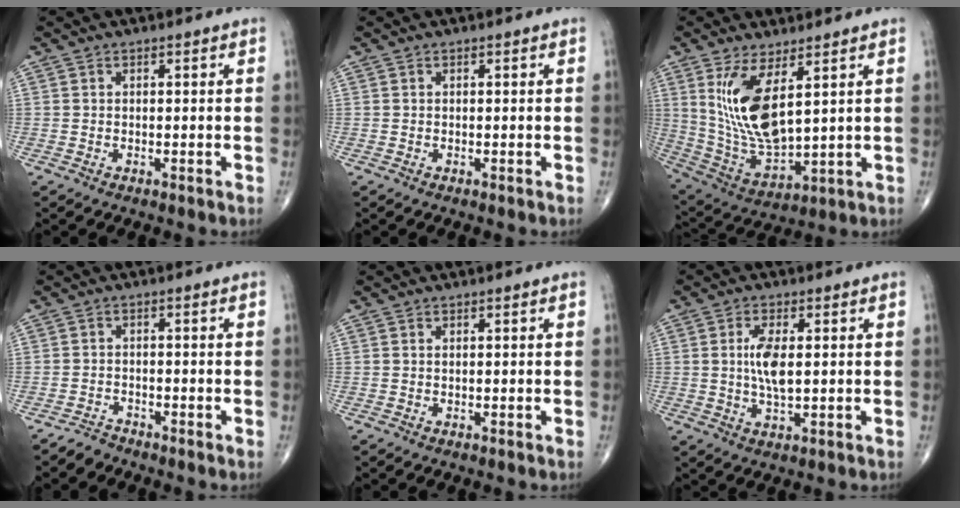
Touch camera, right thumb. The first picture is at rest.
{"total": 0.0}
{"total": 14.3, "force": [4.8, 5.6, 12.2], "torque": [-0.239, -0.034, 0.114]}
{"total": 1.8, "force": [-1.7, 0.4, -0.4], "torque": [0.012, -0.002, -0.036]}
{"total": 0.0}
{"total": 6.3, "force": [0.7, 2.5, 5.7], "torque": [-0.116, -0.008, 0.014]}